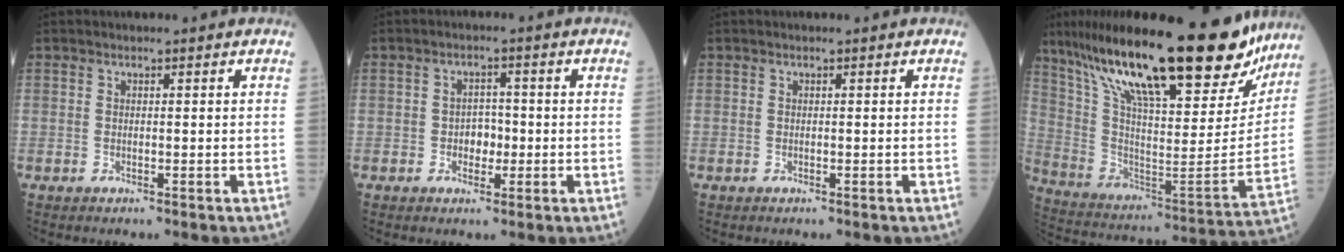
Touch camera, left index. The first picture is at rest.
{"total": 2.9, "force": [-0.6, 2.1, 2.0], "torque": [-0.028, 0.006, -0.010]}
{"total": 0.0}
{"total": 33.1, "force": [24.6, 7.4, 20.9], "torque": [-0.360, -0.006, 0.373]}